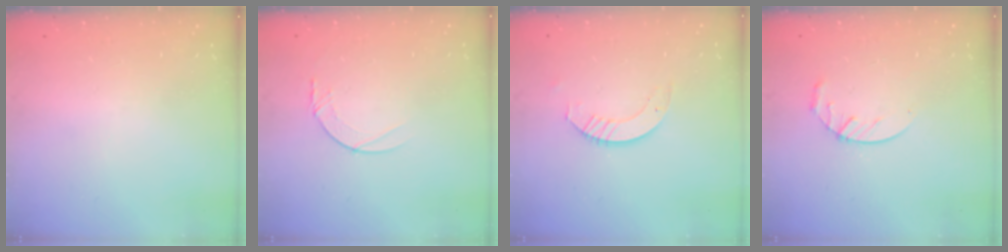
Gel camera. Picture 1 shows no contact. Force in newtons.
{"total": 4.2, "press": 4.2, "slide": 0.5}
{"total": 3.2, "press": 3.2, "slide": 0.3}
{"total": 4.2, "press": 4.2, "slide": 0.5}